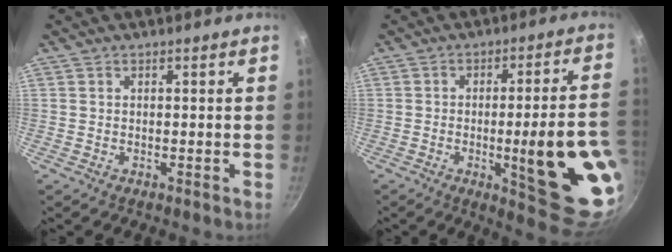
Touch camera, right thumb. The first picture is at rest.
{"total": 20.3, "force": [-4.3, 4.5, 19.3], "torque": [-0.226, 0.007, -0.049]}